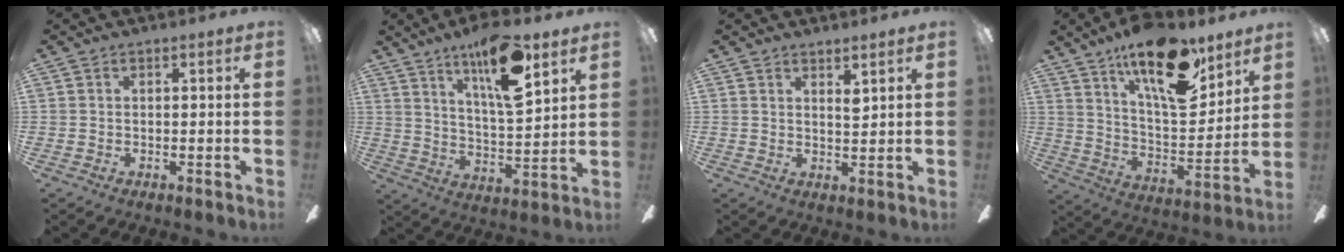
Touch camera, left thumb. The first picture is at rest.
{"total": 15.9, "force": [10.6, 4.2, 11.1], "torque": [-0.188, -0.054, 0.173]}
{"total": 3.0, "force": [2.5, 0.2, 1.7], "torque": [-0.030, -0.017, 0.042]}
{"total": 20.7, "force": [13.7, 7.8, 13.4], "torque": [-0.222, -0.078, 0.232]}